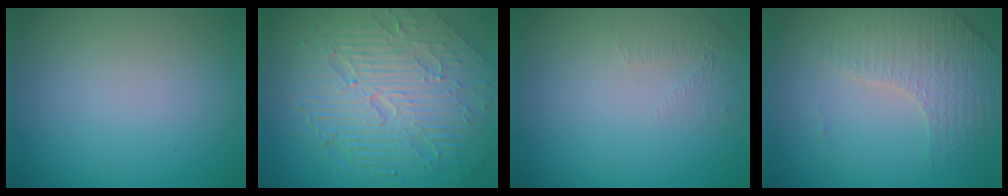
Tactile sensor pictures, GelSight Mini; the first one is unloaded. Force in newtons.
{"total": 10.3, "press": 6.8, "slide": 7.7}
{"total": 0.9, "press": 0.4, "slide": 0.8}
{"total": 4.4, "press": 3.0, "slide": 3.3}